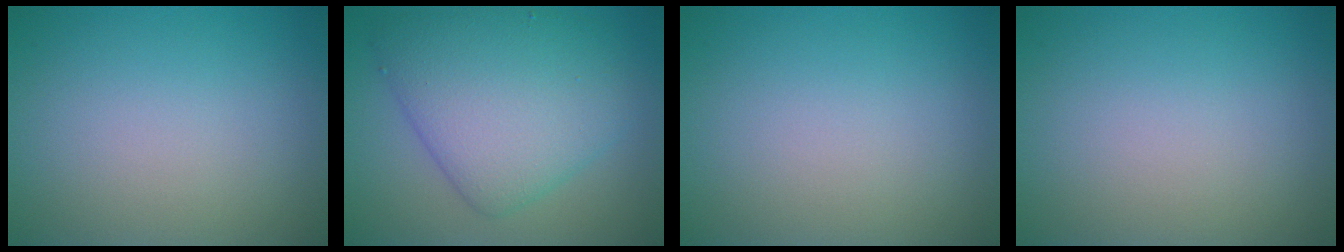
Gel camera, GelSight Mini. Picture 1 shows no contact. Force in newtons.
{"total": 7.6, "press": 7.6, "slide": 0.0}
{"total": 0.0}
{"total": 0.0}